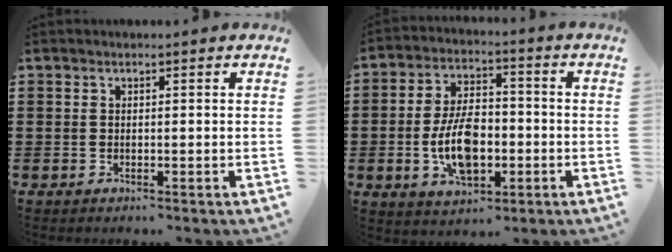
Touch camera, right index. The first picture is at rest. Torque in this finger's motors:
{"motor_torque": [2.14, 0.00, 0.71, 0.21]}